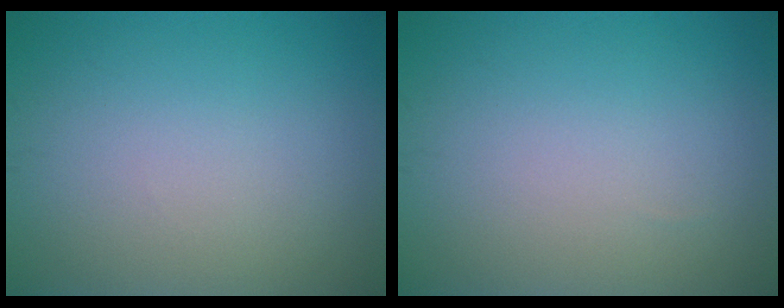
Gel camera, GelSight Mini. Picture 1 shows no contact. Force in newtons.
{"total": 0.0}